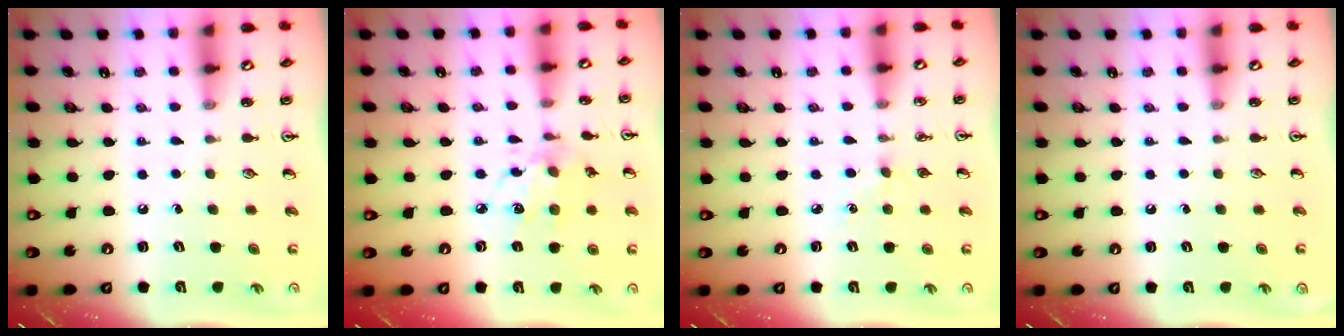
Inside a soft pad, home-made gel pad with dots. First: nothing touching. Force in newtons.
{"total": 8.7, "press": 8.7, "slide": 0.6}
{"total": 2.7, "press": 2.7, "slide": 0.4}
{"total": 0.0}